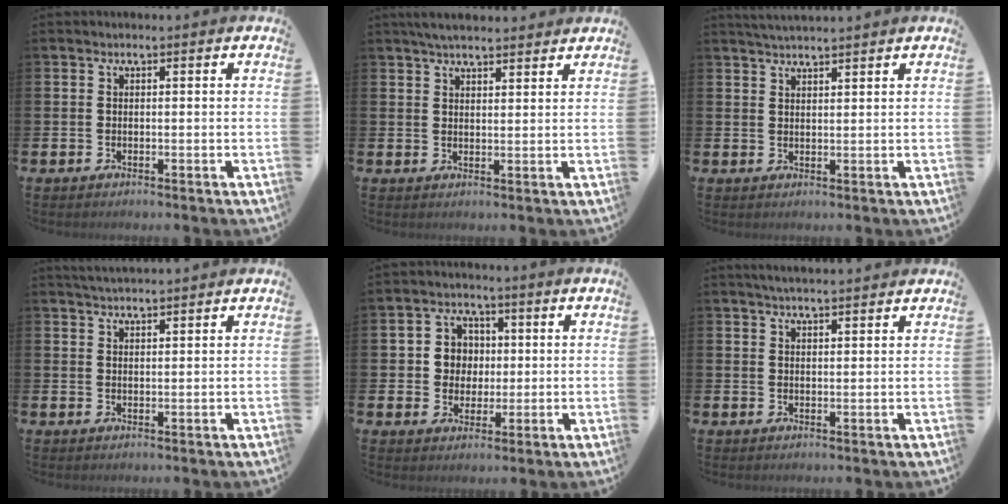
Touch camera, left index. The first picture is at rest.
{"total": 3.6, "force": [3.5, 0.6, 0.8], "torque": [-0.022, -0.011, 0.063]}
{"total": 2.6, "force": [2.5, 0.0, 0.4], "torque": [-0.010, -0.009, 0.047]}
{"total": 2.6, "force": [2.6, 0.2, 0.4], "torque": [-0.011, -0.009, 0.048]}
{"total": 4.6, "force": [1.2, 4.3, 1.2], "torque": [-0.031, 0.010, 0.016]}
{"total": 3.0, "force": [2.9, 0.2, 0.7], "torque": [-0.018, -0.008, 0.052]}